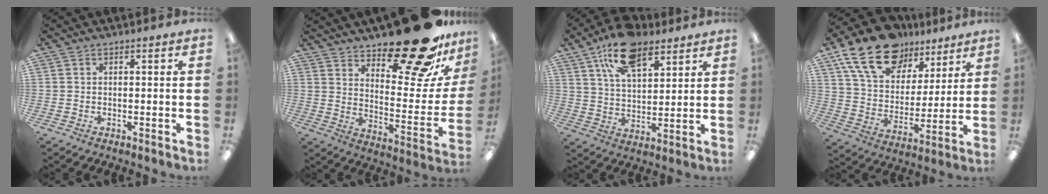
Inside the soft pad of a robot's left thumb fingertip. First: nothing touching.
{"total": 24.5, "force": [19.4, 7.0, 13.3], "torque": [-0.156, -0.143, 0.312]}
{"total": 15.1, "force": [9.5, 7.7, 8.8], "torque": [-0.143, -0.034, 0.170]}
{"total": 19.6, "force": [13.1, 11.2, 9.4], "torque": [-0.180, -0.062, 0.241]}